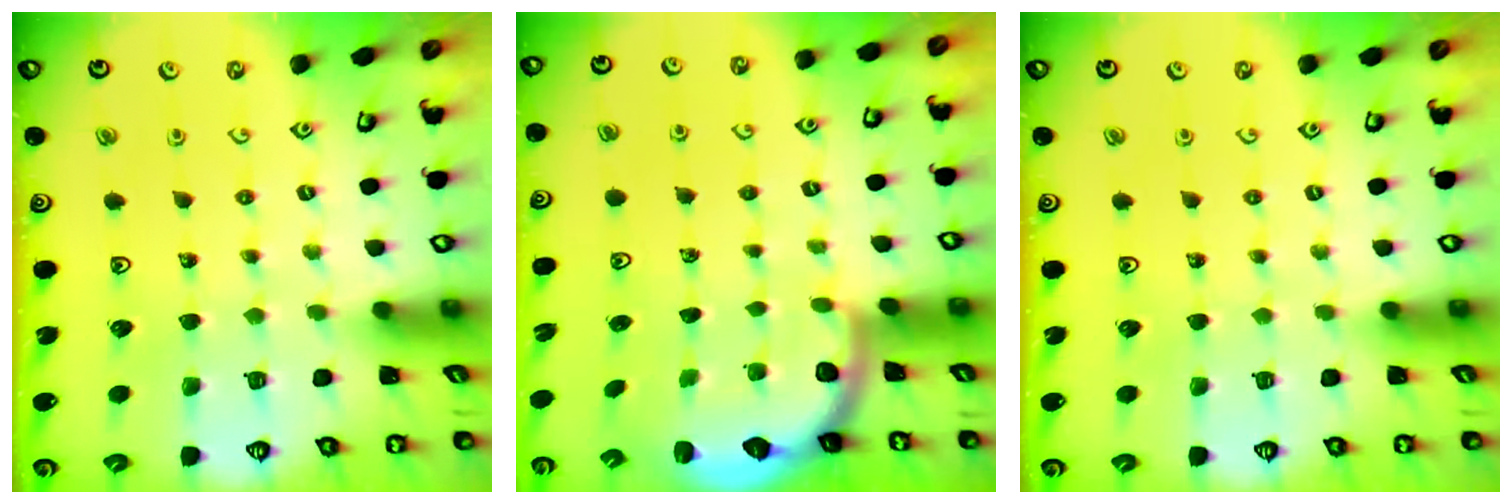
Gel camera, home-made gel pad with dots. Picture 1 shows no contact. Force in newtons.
{"total": 2.6, "press": 2.2, "slide": 1.3}
{"total": 0.0}